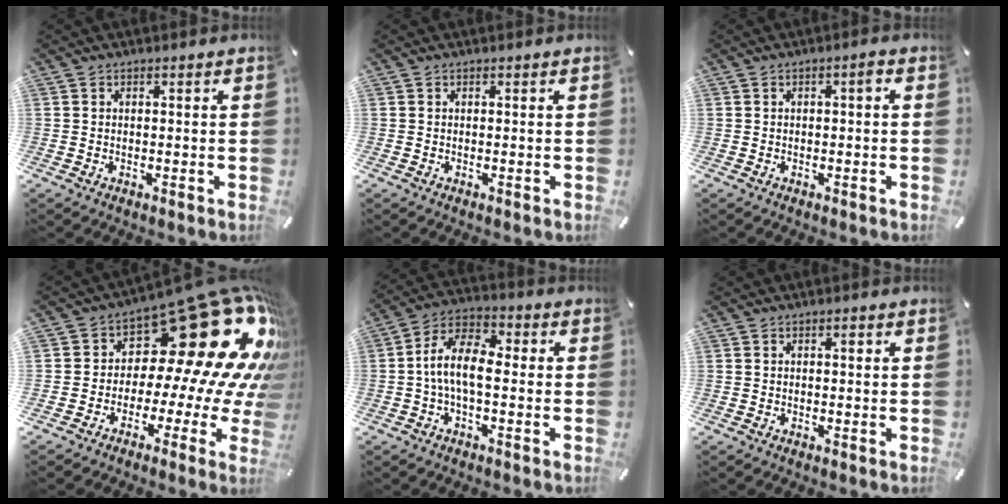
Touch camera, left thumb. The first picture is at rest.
{"total": 0.0}
{"total": 1.9, "force": [-0.4, 0.7, 1.8], "torque": [-0.033, 0.007, -0.009]}
{"total": 27.3, "force": [12.6, 12.9, 20.4], "torque": [-0.269, -0.127, 0.238]}
{"total": 10.1, "force": [-1.2, 4.9, 8.7], "torque": [-0.184, 0.005, -0.025]}
{"total": 0.8, "force": [0.2, 0.4, 0.7], "torque": [-0.014, 0.003, 0.003]}